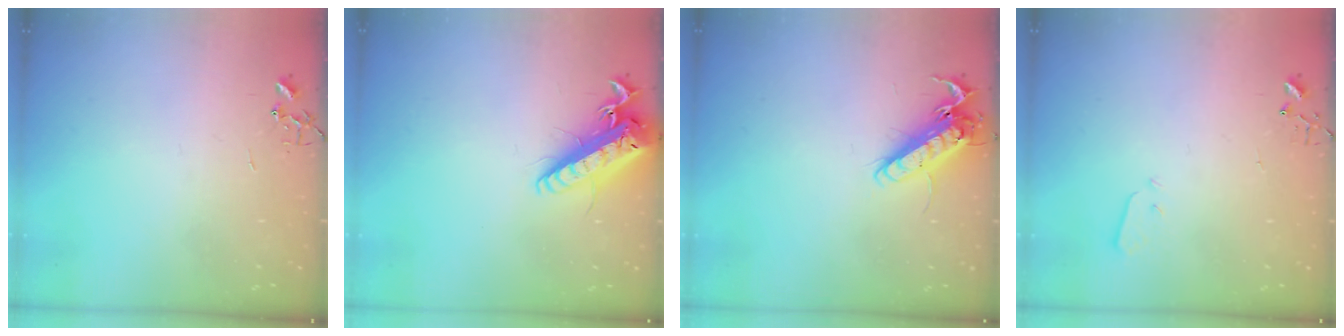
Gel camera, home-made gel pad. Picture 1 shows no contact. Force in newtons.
{"total": 20.4, "press": 19.9, "slide": 4.5}
{"total": 15.0, "press": 14.7, "slide": 2.5}
{"total": 2.2, "press": 2.1, "slide": 0.3}